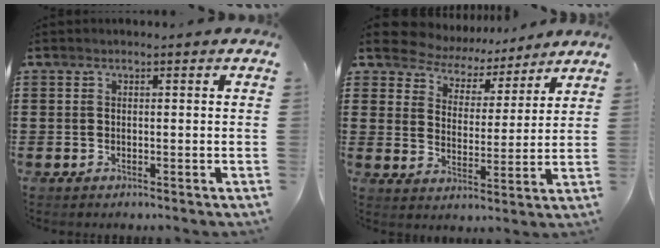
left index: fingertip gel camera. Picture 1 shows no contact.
{"total": 6.2, "force": [6.0, 1.5, 0.3], "torque": [-0.045, -0.038, 0.105]}